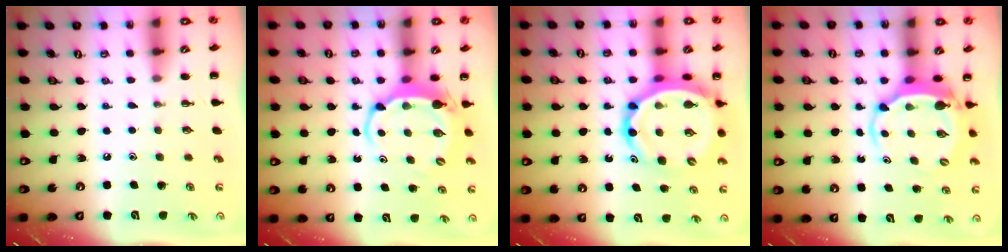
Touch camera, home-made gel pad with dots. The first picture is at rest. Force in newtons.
{"total": 6.3, "press": 6.2, "slide": 1.2}
{"total": 14.2, "press": 13.6, "slide": 4.2}
{"total": 5.4, "press": 5.2, "slide": 1.3}